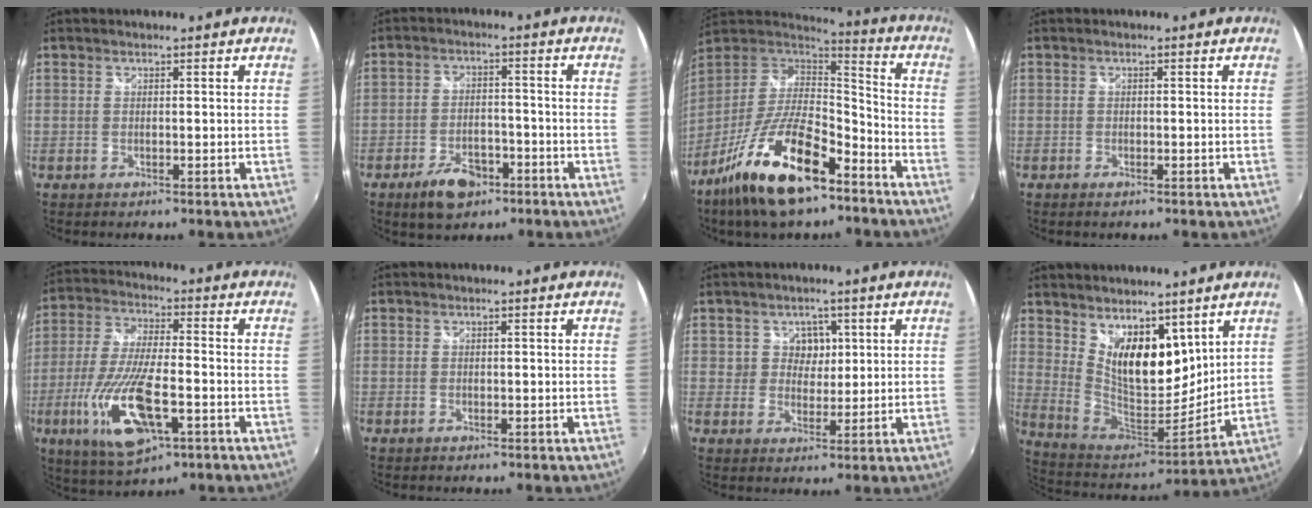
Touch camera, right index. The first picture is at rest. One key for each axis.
{"total": 8.2, "fx": -5.0, "fy": 4.4, "fz": 4.7, "tx": -0.109, "ty": 0.001, "tz": -0.076}
{"total": 21.3, "fx": -12.9, "fy": 7.4, "fz": 15.3, "tx": -0.299, "ty": -0.026, "tz": -0.228}
{"total": 0.9, "fx": -0.7, "fy": 0.4, "fz": 0.4, "tx": -0.008, "ty": -0.005, "tz": -0.014}
{"total": 16.9, "fx": -6.3, "fy": 5.4, "fz": 14.7, "tx": -0.313, "ty": -0.028, "tz": -0.114}
{"total": 0.0}
{"total": 4.1, "fx": 1.3, "fy": 3.8, "fz": 0.8, "tx": -0.008, "ty": 0.010, "tz": 0.022}
{"total": 14.9, "fx": 8.3, "fy": 7.4, "fz": 9.9, "tx": -0.172, "ty": -0.009, "tz": 0.160}